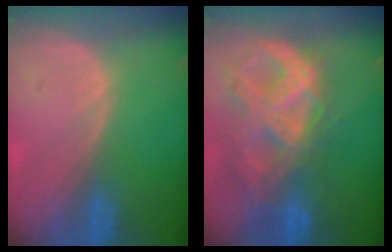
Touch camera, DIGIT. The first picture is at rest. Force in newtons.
{"total": 10.9, "press": 9.3, "slide": 5.8}